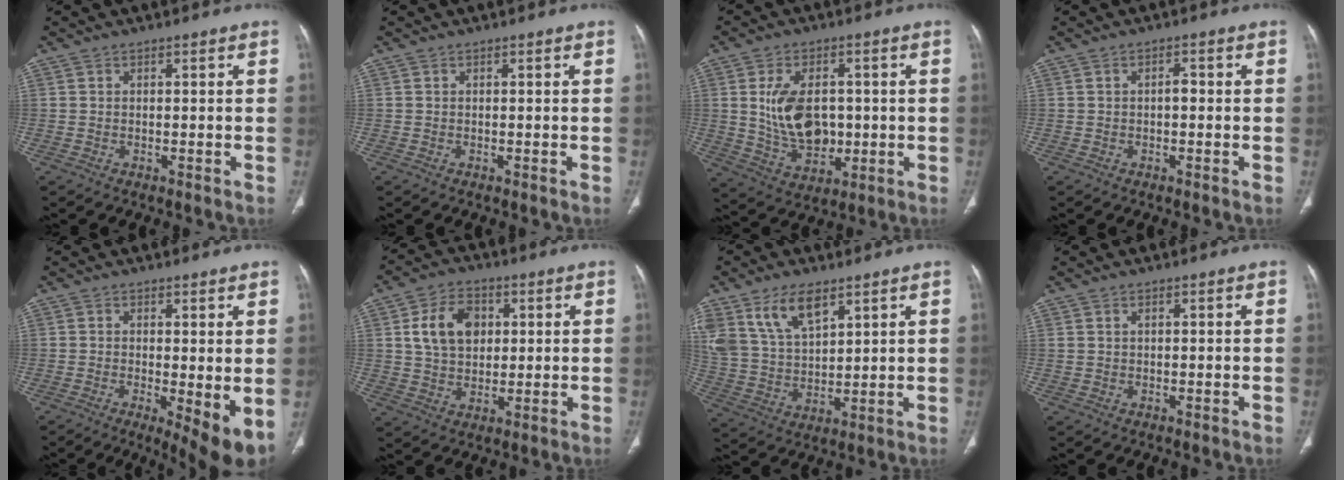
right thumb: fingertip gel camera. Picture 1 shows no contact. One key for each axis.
{"total": 0.0}
{"total": 12.2, "fx": 0.9, "fy": 8.1, "fz": 9.1, "tx": -0.137, "ty": -0.009, "tz": 0.033}
{"total": 1.5, "fx": -0.2, "fy": 0.8, "fz": 1.2, "tx": -0.015, "ty": 0.005, "tz": -0.006}
{"total": 8.0, "fx": -0.9, "fy": 2.4, "fz": 7.6, "tx": -0.115, "ty": -0.024, "tz": -0.010}
{"total": 10.5, "fx": 2.6, "fy": 7.6, "fz": 6.8, "tx": -0.097, "ty": -0.001, "tz": 0.047}
{"total": 12.1, "fx": 7.3, "fy": 6.1, "fz": 7.4, "tx": -0.128, "ty": -0.025, "tz": 0.156}
{"total": 0.7, "fx": 0.4, "fy": 0.3, "fz": 0.5, "tx": -0.011, "ty": 0.004, "tz": 0.011}